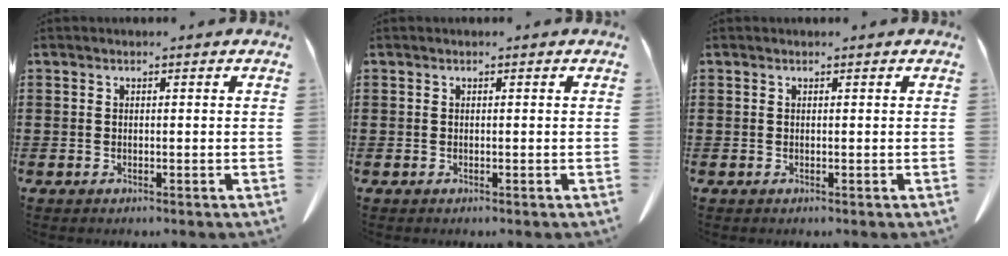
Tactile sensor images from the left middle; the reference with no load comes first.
{"total": 0.0}
{"total": 0.0}